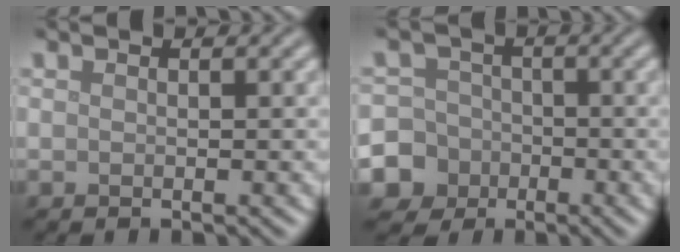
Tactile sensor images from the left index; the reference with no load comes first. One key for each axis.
{"total": 9.0, "fx": -3.7, "fy": 8.1, "fz": 1.2, "tx": -0.026, "ty": -0.017, "tz": -0.093}